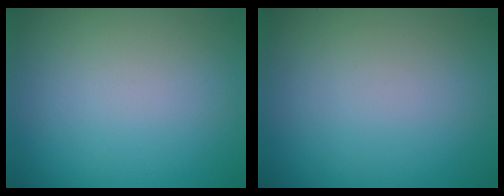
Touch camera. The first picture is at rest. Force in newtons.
{"total": 0.0}